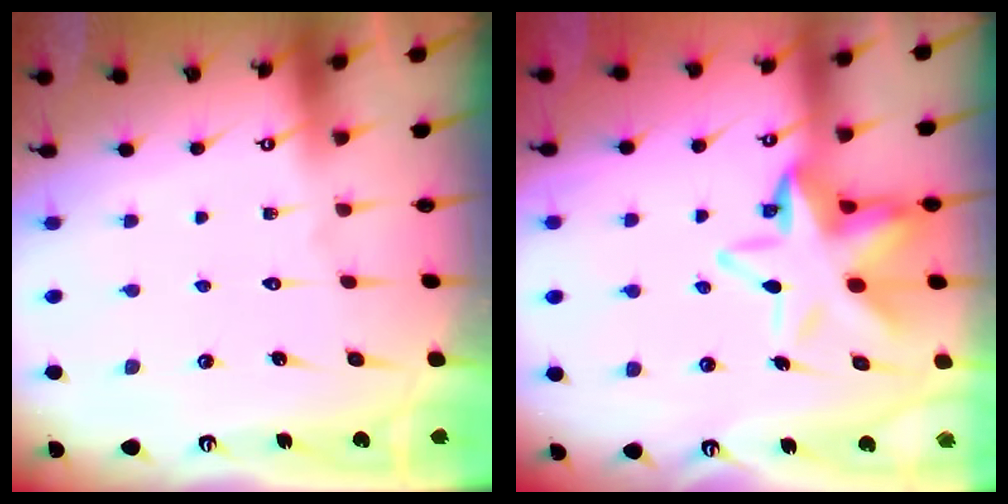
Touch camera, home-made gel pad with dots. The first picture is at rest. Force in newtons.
{"total": 13.1, "press": 12.7, "slide": 3.2}